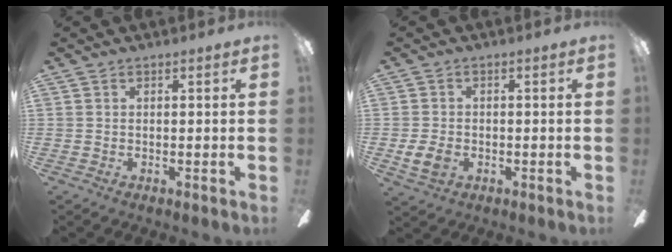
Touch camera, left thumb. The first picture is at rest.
{"total": 4.7, "force": [-1.4, 3.2, 3.2], "torque": [-0.070, 0.004, -0.025]}